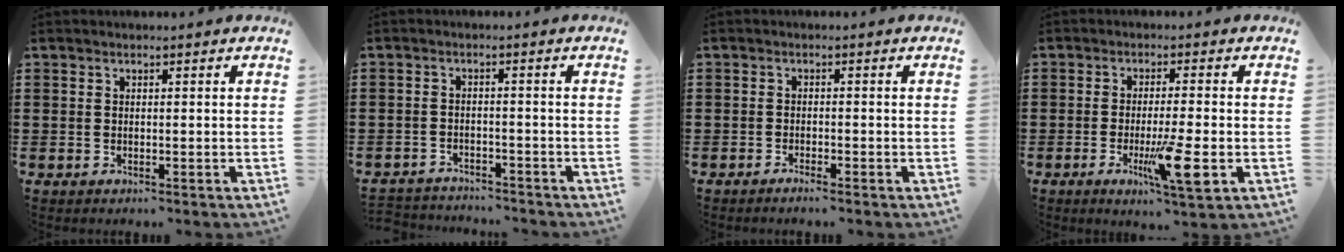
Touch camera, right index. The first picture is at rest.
{"total": 2.7, "force": [-2.7, 0.2, -0.2], "torque": [-0.005, -0.001, -0.059]}
{"total": 1.2, "force": [-1.1, -0.1, 0.3], "torque": [-0.008, -0.001, -0.022]}
{"total": 8.4, "force": [-2.7, 1.1, 7.9], "torque": [-0.152, -0.020, -0.046]}